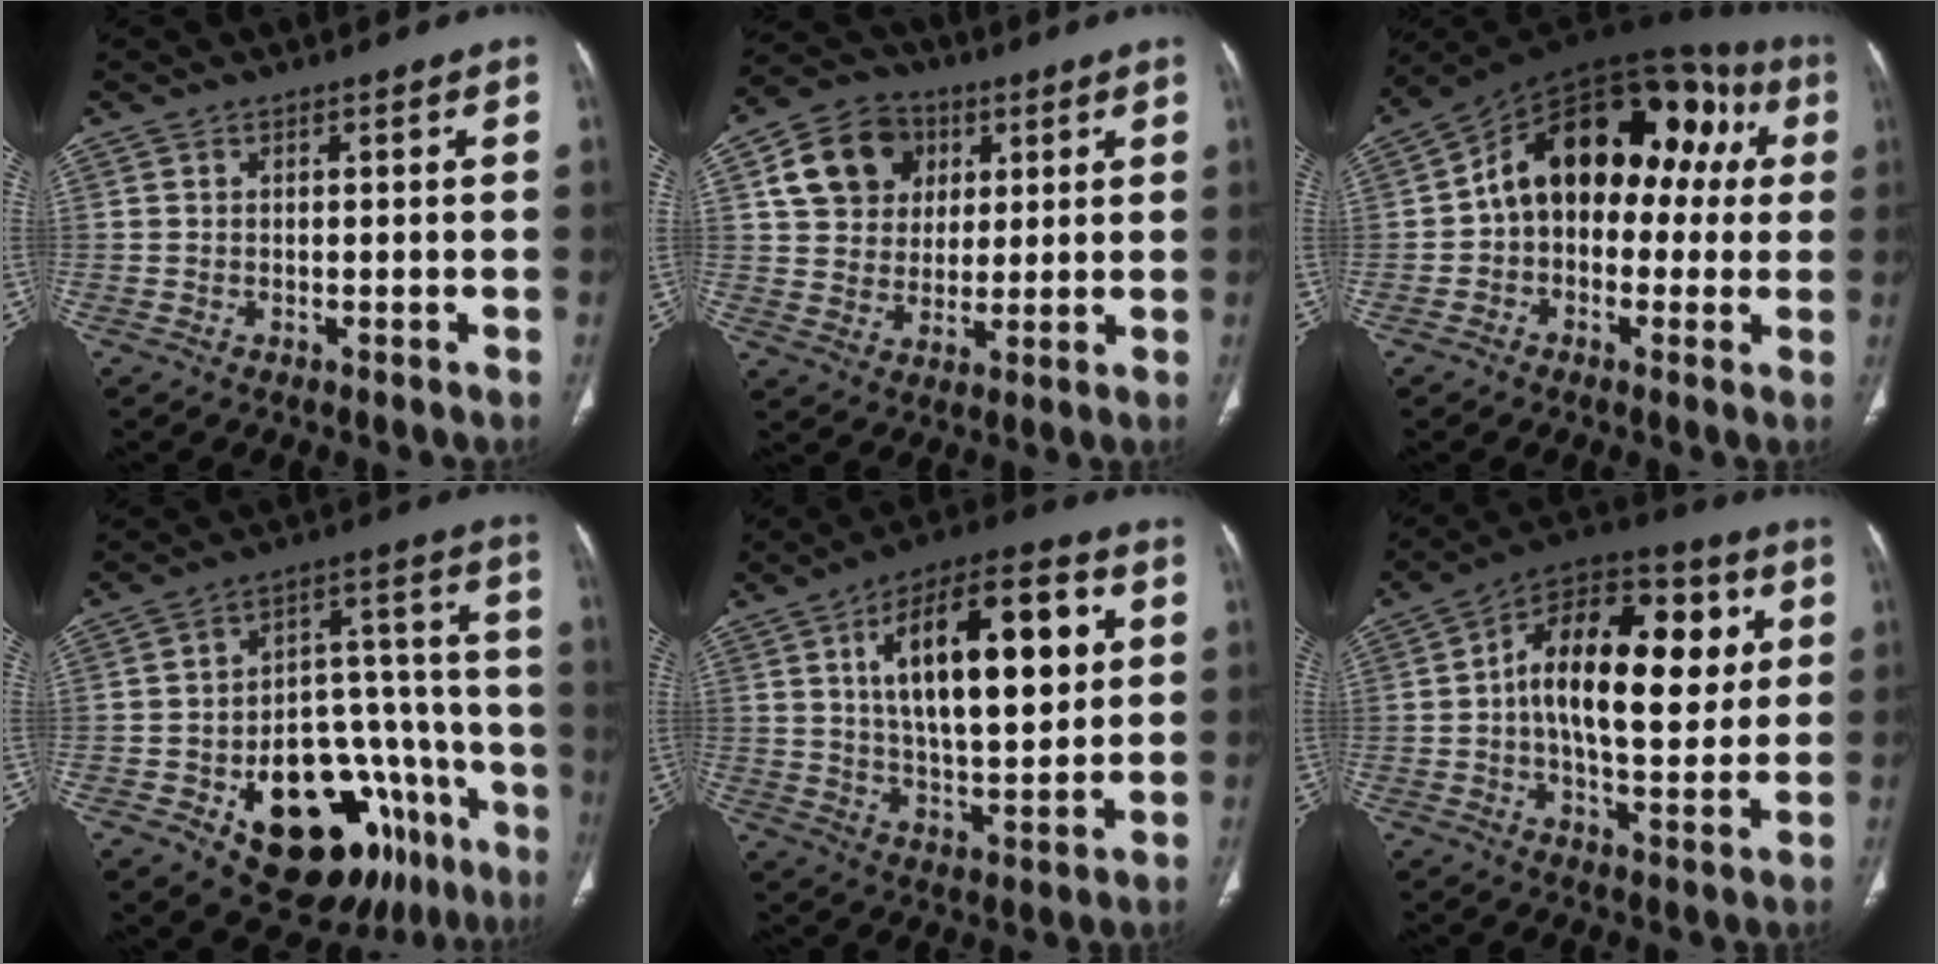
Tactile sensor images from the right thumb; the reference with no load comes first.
{"total": 13.1, "force": [4.6, 10.7, 5.9], "torque": [-0.082, -0.002, 0.080]}
{"total": 20.7, "force": [2.6, 13.2, 15.8], "torque": [-0.184, 0.059, 0.025]}
{"total": 25.5, "force": [-12.5, 13.7, 17.4], "torque": [-0.172, 0.096, -0.168]}
{"total": 21.9, "force": [5.8, 9.1, 19.0], "torque": [-0.275, -0.004, 0.089]}
{"total": 22.0, "force": [3.3, 11.3, 18.6], "torque": [-0.260, 0.019, 0.039]}